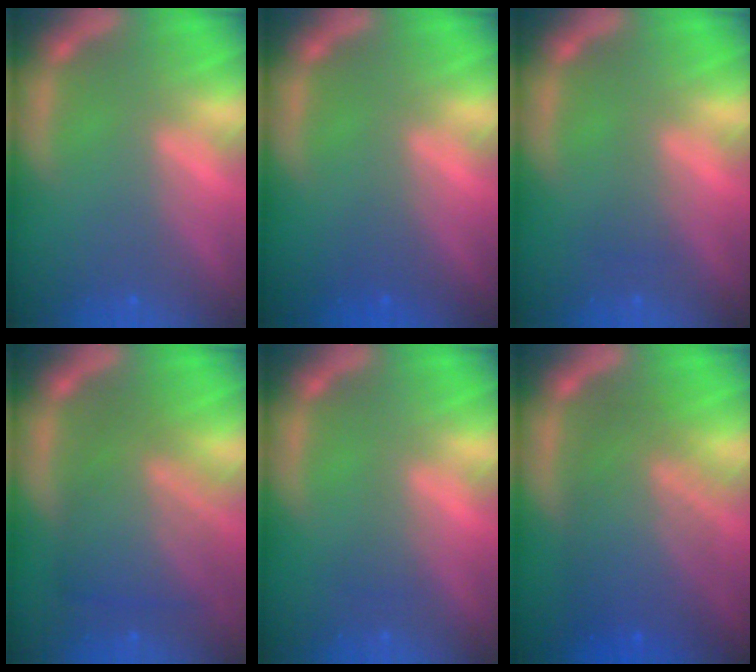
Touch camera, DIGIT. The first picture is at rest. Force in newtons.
{"total": 0.9}
{"total": 1.0}
{"total": 7.0}
{"total": 1.0}
{"total": 8.1}